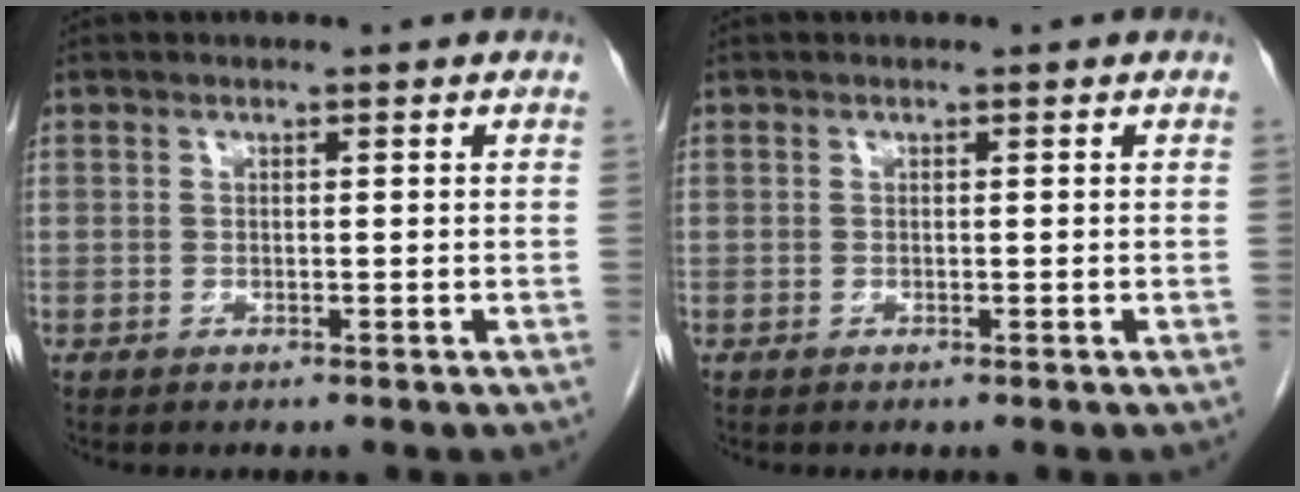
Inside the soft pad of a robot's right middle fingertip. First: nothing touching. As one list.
[{"total": 0.0}]